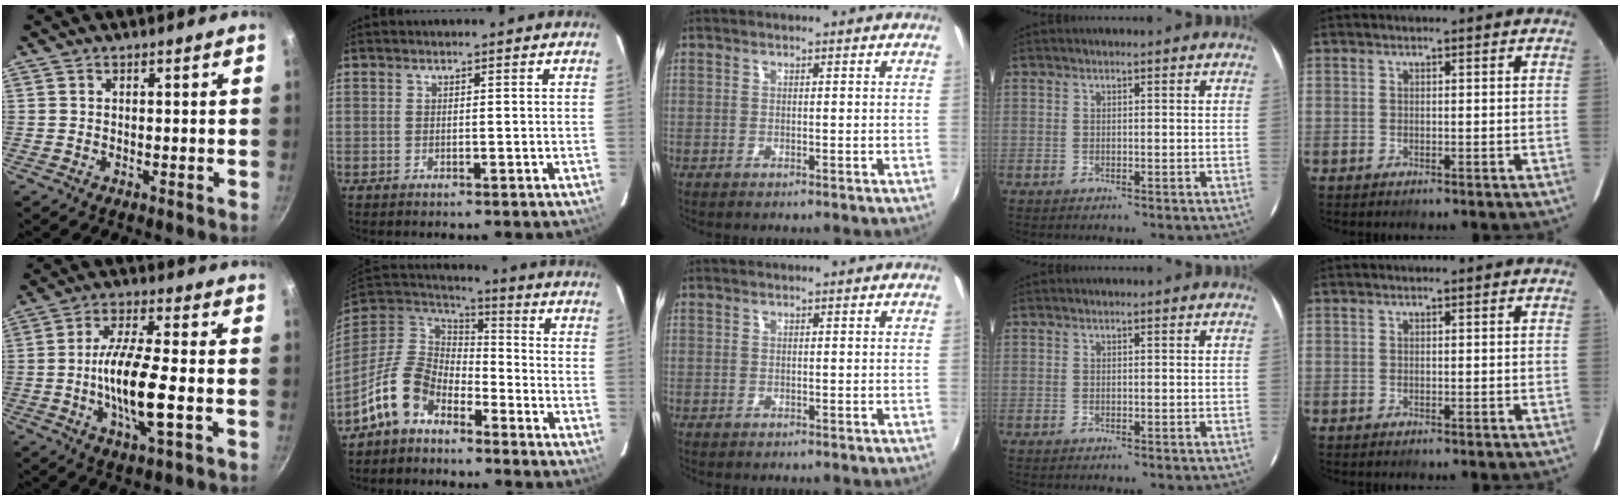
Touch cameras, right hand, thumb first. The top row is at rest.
{"thumb": {"total": 13.0, "force": [-2.4, 3.3, 12.3], "torque": [-0.229, 0.012, -0.051]}, "index": {"total": 12.2, "force": [-7.4, 7.5, 6.2], "torque": [-0.142, 0.022, -0.144]}}